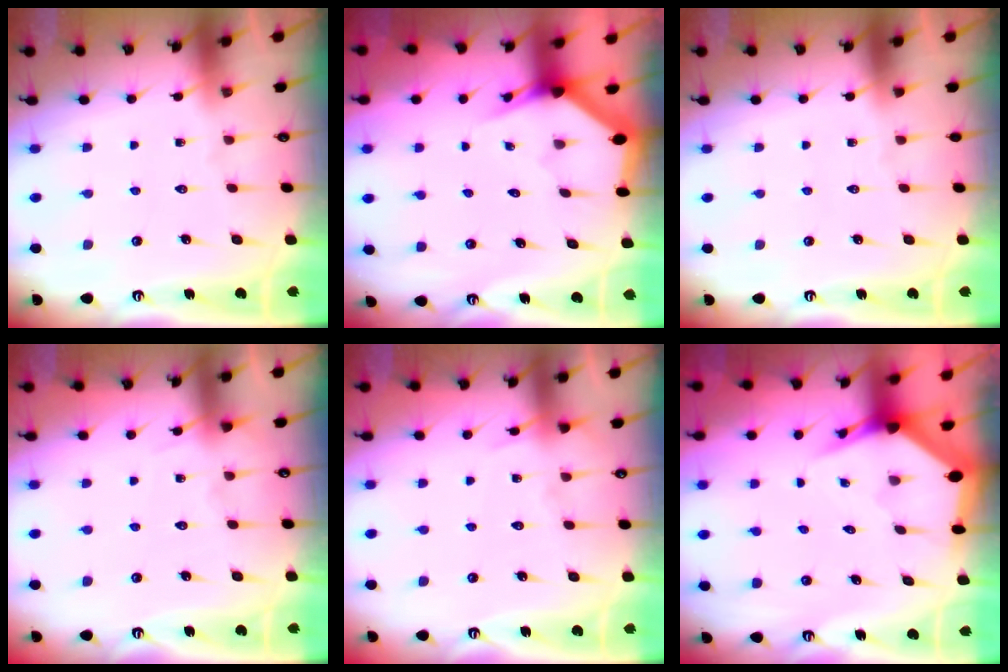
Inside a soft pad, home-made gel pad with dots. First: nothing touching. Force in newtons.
{"total": 3.0, "press": 3.0, "slide": 0.0}
{"total": 0.0}
{"total": 5.2, "press": 5.2, "slide": 0.6}
{"total": 3.8, "press": 3.8, "slide": 0.6}
{"total": 4.3, "press": 4.2, "slide": 0.4}